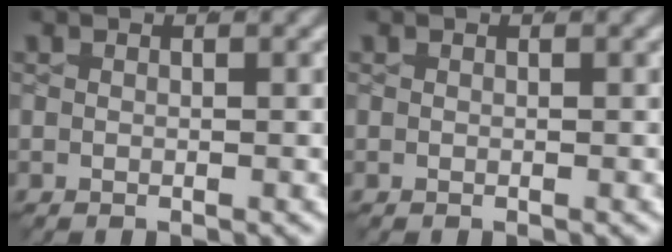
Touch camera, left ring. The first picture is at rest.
{"total": 0.0}